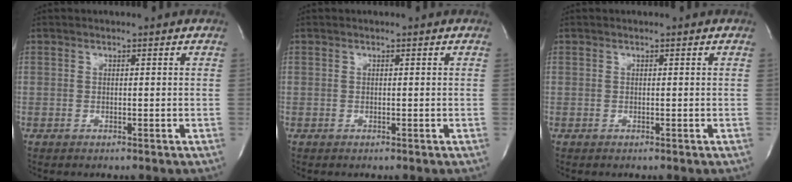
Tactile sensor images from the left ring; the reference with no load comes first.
{"total": 0.0}
{"total": 0.0}